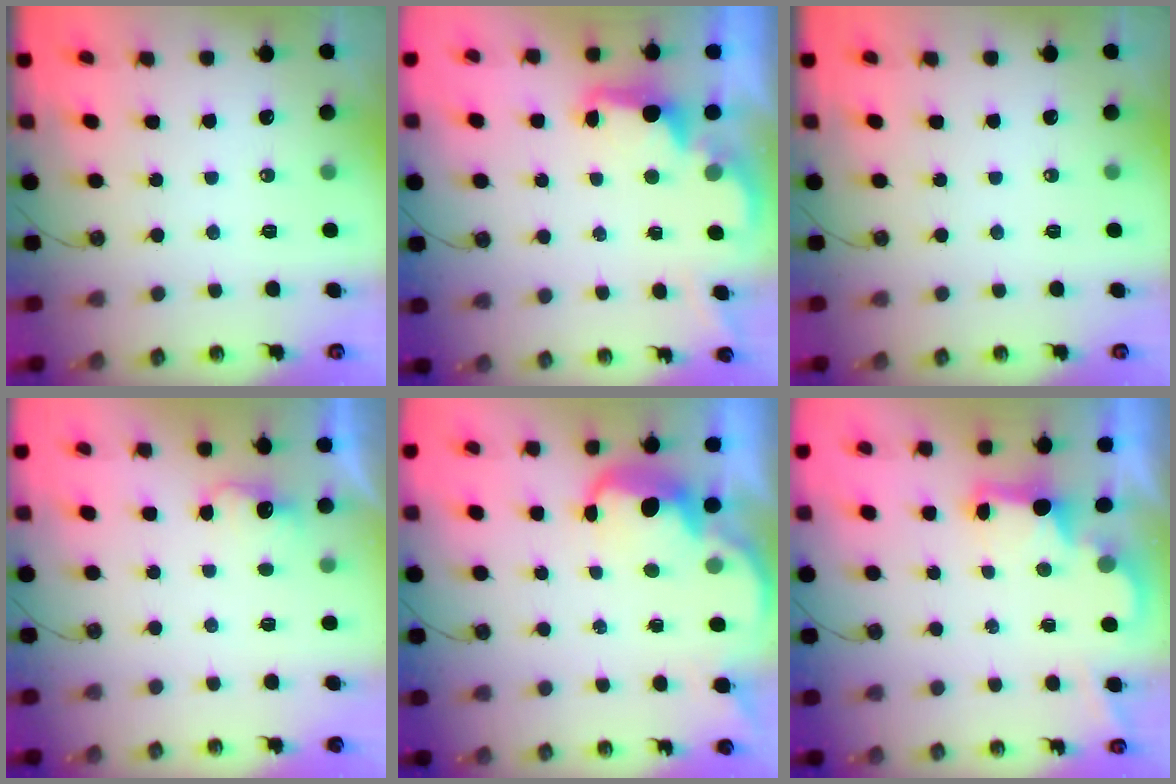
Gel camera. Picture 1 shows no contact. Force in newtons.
{"total": 2.6, "press": 2.5, "slide": 0.8}
{"total": 0.0}
{"total": 2.8, "press": 2.7, "slide": 0.8}
{"total": 4.9, "press": 4.8, "slide": 0.8}
{"total": 2.4, "press": 2.3, "slide": 0.7}